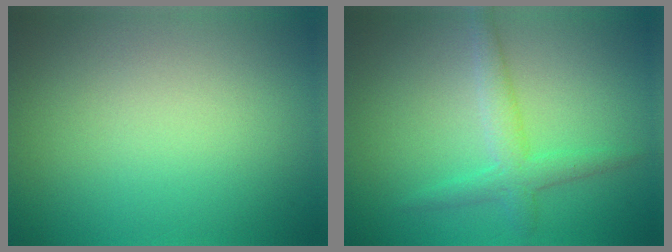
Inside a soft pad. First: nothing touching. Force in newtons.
{"total": 2.7, "press": 2.7, "slide": 0.2}